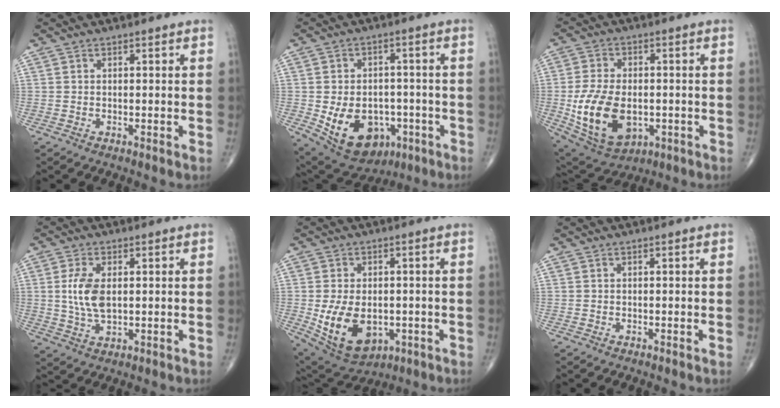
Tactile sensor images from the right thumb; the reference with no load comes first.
{"total": 14.6, "force": [-4.4, 10.5, 9.2], "torque": [-0.121, 0.016, -0.046]}
{"total": 15.9, "force": [-2.9, 9.9, 12.1], "torque": [-0.218, -0.004, -0.031]}
{"total": 7.1, "force": [0.8, 3.7, 6.0], "torque": [-0.128, -0.006, 0.019]}
{"total": 13.5, "force": [-2.7, 8.8, 9.9], "torque": [-0.159, -0.002, -0.021]}
{"total": 0.0}